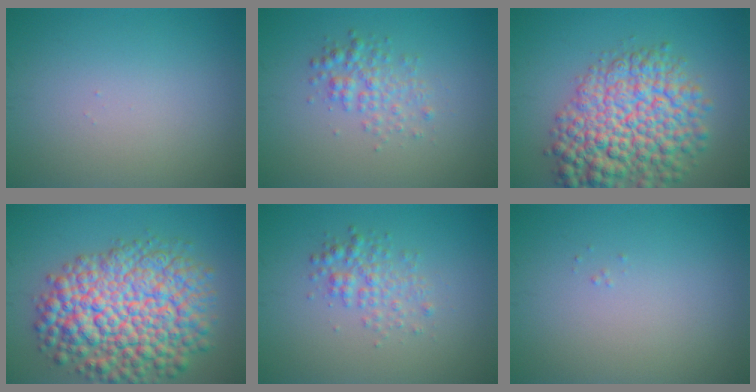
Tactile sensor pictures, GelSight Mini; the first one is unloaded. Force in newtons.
{"total": 2.5, "press": 2.5, "slide": 0.0}
{"total": 10.0, "press": 10.0, "slide": 0.4}
{"total": 12.2, "press": 12.2, "slide": 0.5}
{"total": 2.5, "press": 2.5, "slide": 0.0}
{"total": 0.0}